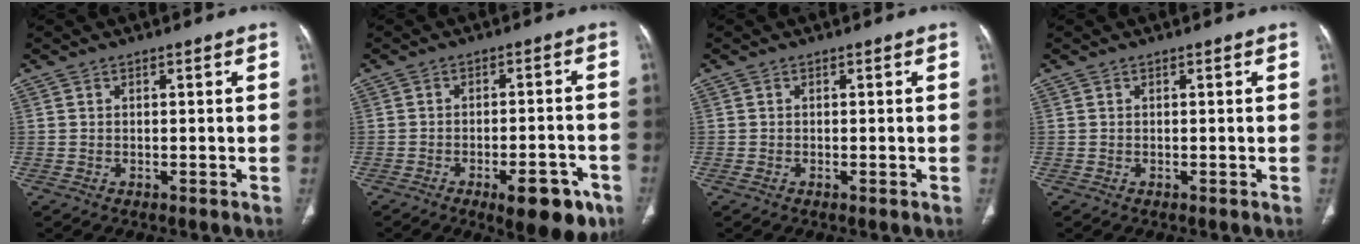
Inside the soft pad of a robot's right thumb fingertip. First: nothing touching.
{"total": 10.6, "force": [-5.7, 3.8, 8.1], "torque": [-0.087, 0.021, -0.071]}
{"total": 0.6, "force": [-0.3, 0.2, 0.5], "torque": [-0.013, -0.002, -0.006]}
{"total": 0.0}